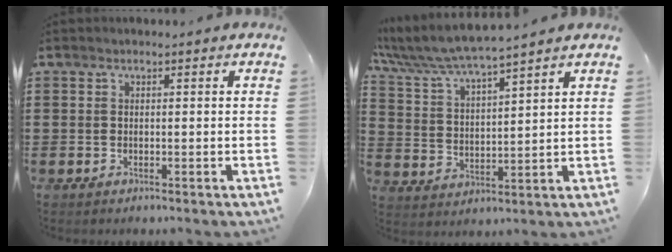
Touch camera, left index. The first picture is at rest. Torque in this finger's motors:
{"motor_torque": [1.53, -0.61, 0.81, 0.21]}